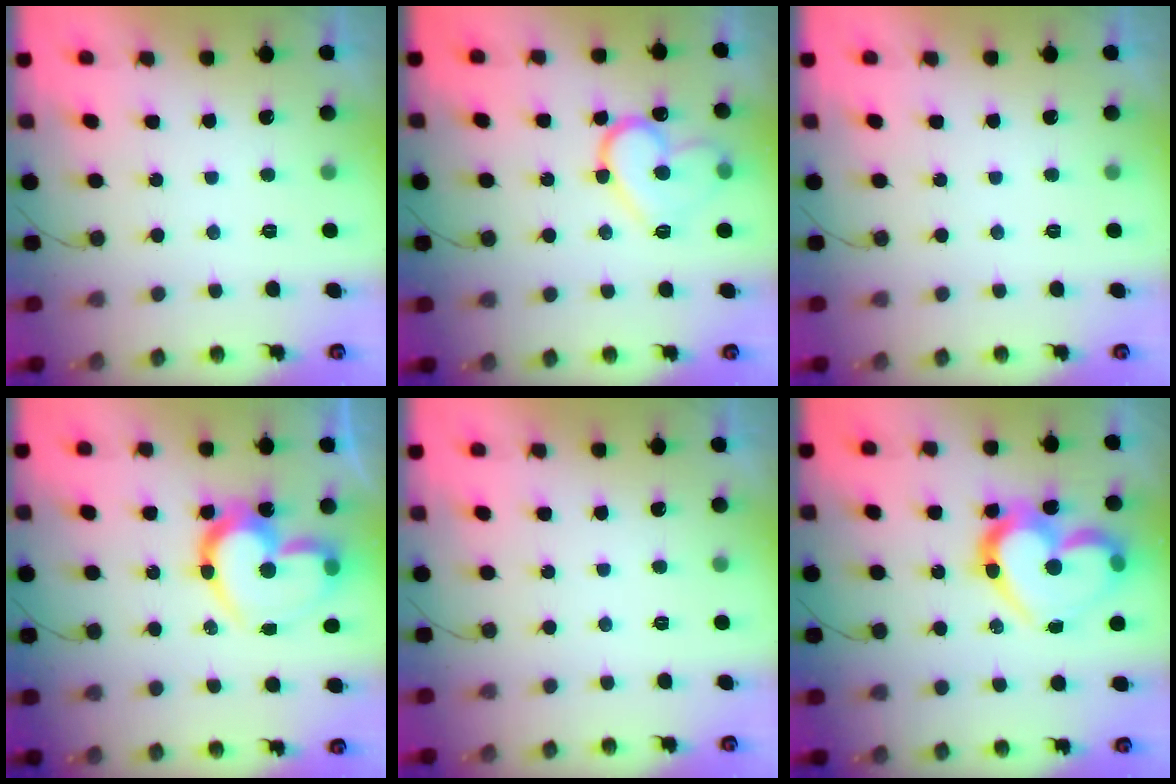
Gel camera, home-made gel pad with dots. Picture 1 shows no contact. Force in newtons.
{"total": 14.4, "press": 14.3, "slide": 1.4}
{"total": 0.0}
{"total": 18.3, "press": 18.2, "slide": 1.3}
{"total": 0.0}
{"total": 18.1, "press": 18.0, "slide": 1.8}